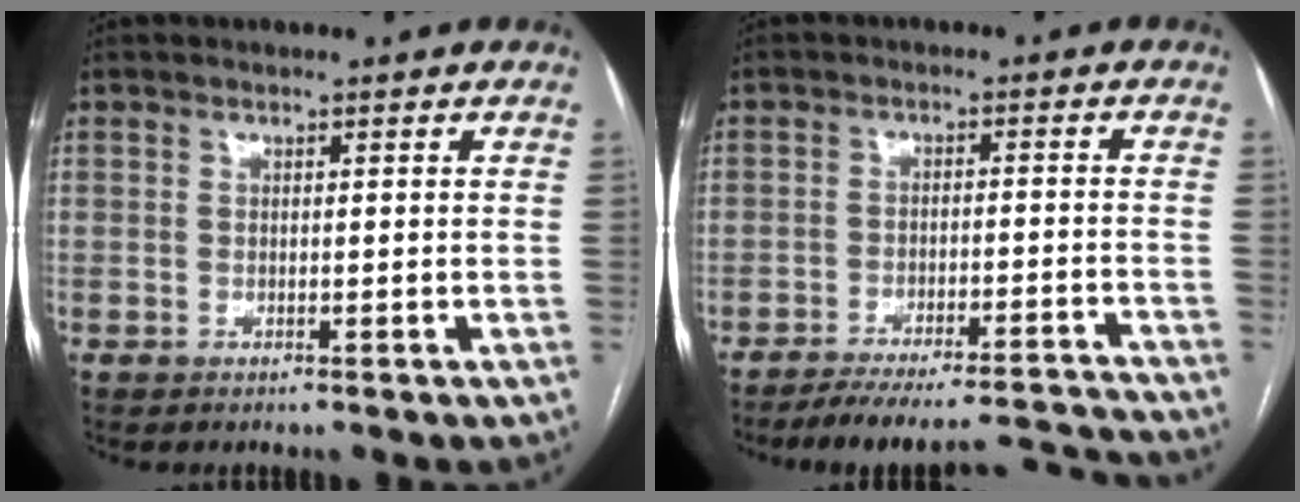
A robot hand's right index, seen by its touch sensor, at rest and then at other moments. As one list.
[{"total": 16.6, "force": [-16.0, 1.3, 4.3], "torque": [-0.060, 0.010, -0.217]}]